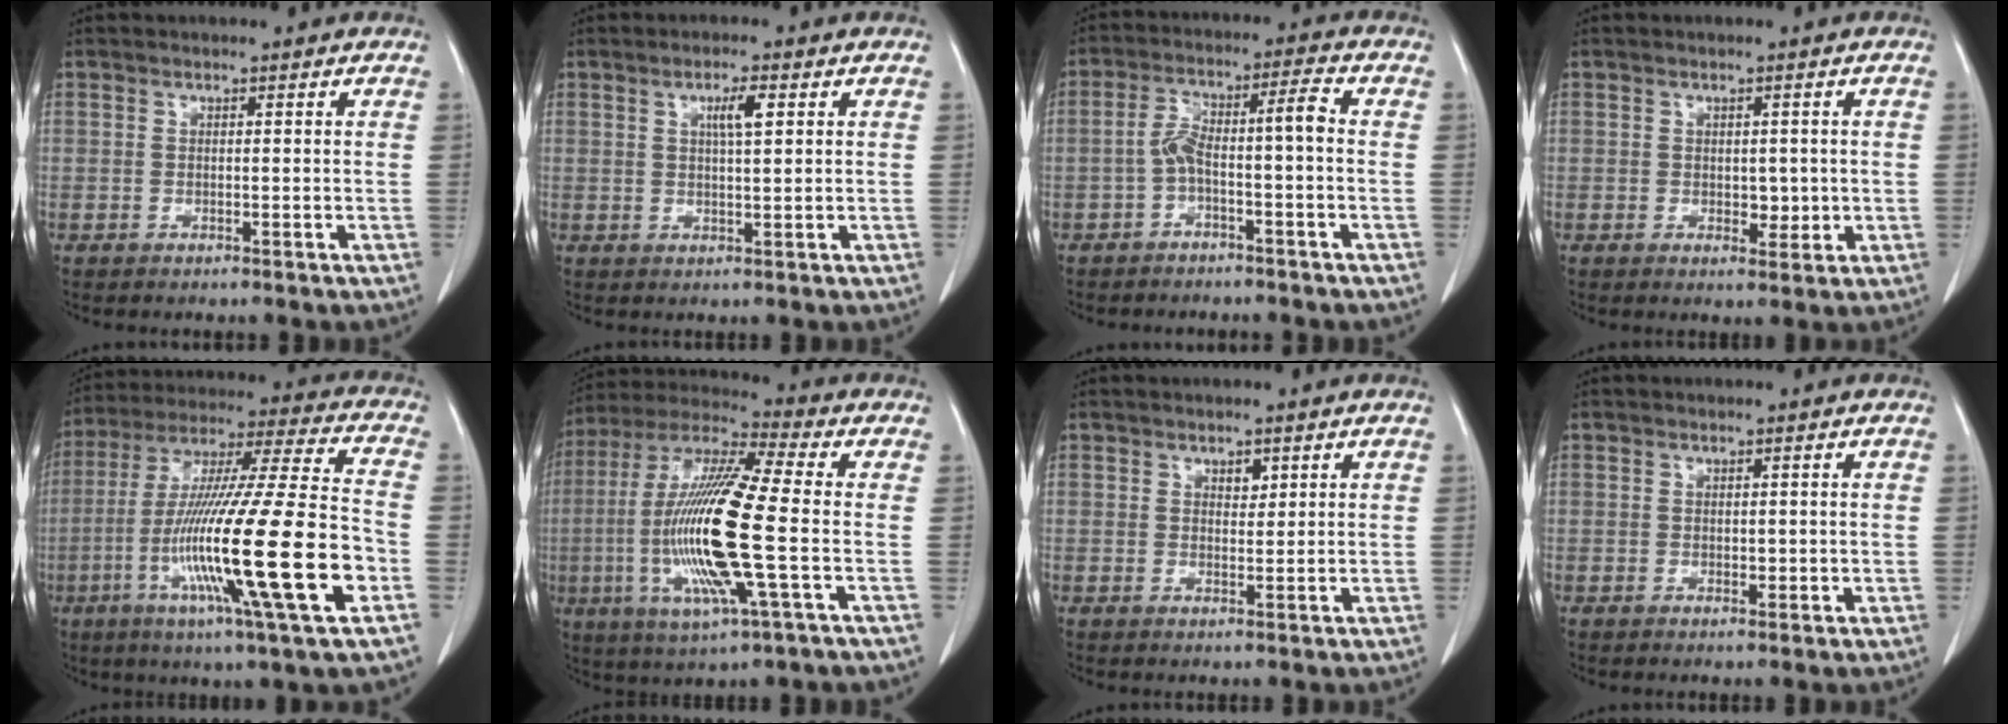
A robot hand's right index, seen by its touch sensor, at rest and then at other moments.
{"total": 3.4, "force": [1.3, 0.4, 3.2], "torque": [-0.054, 0.001, 0.021]}
{"total": 6.2, "force": [-1.7, 0.7, 5.9], "torque": [-0.115, 0.036, -0.028]}
{"total": 2.8, "force": [0.0, 1.9, 2.1], "torque": [-0.024, -0.004, 0.007]}
{"total": 26.3, "force": [-7.4, 0.7, 25.2], "torque": [-0.445, -0.035, -0.138]}
{"total": 18.7, "force": [-2.9, 1.3, 18.5], "torque": [-0.387, -0.011, -0.060]}
{"total": 1.6, "force": [0.9, 0.9, 1.0], "torque": [-0.011, -0.004, 0.015]}
{"total": 1.4, "force": [0.0, 0.9, 1.0], "torque": [-0.012, -0.001, 0.002]}